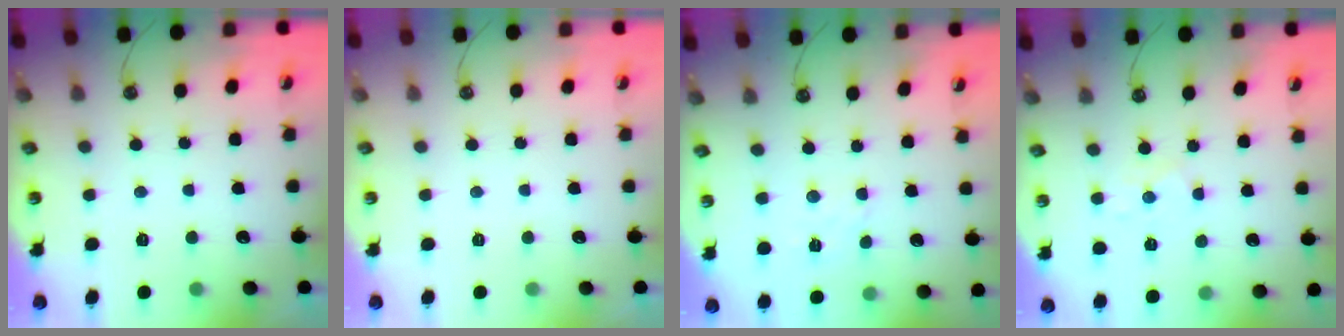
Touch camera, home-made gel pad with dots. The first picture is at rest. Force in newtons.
{"total": 0.0}
{"total": 2.6, "press": 2.6, "slide": 0.4}
{"total": 6.1, "press": 6.0, "slide": 0.7}